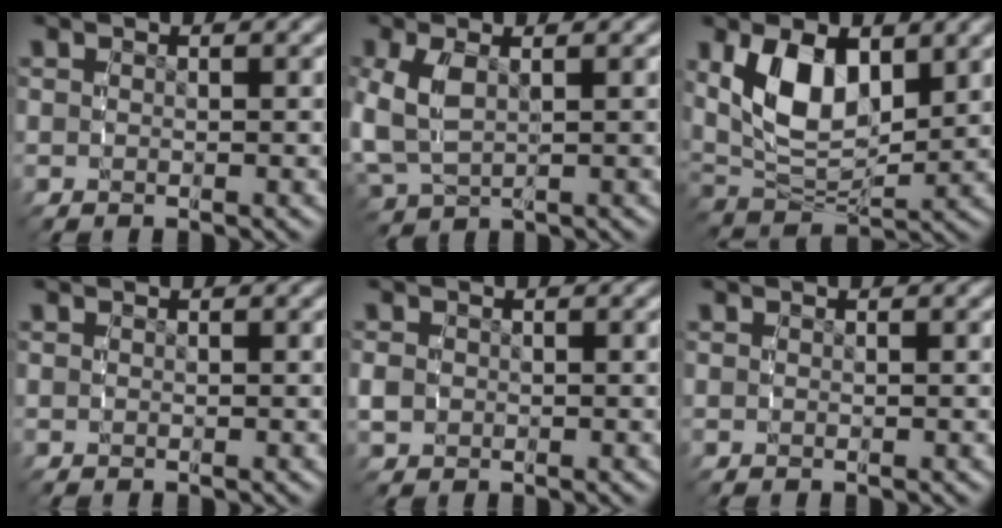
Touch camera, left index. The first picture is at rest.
{"total": 4.1, "force": [0.3, 3.0, 2.7], "torque": [-0.080, -0.013, 0.021]}
{"total": 7.7, "force": [2.0, 4.9, 5.6], "torque": [-0.118, -0.014, 0.043]}
{"total": 0.0}
{"total": 1.6, "force": [-0.4, 1.4, 0.7], "torque": [-0.024, -0.008, -0.002]}
{"total": 0.0}